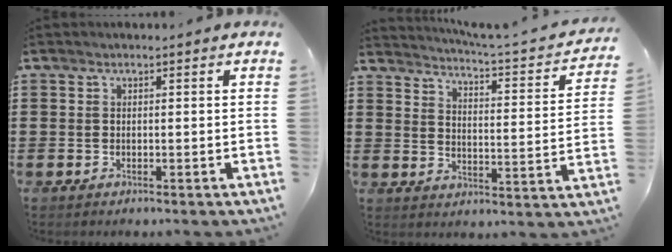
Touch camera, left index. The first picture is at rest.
{"total": 2.8, "force": [2.5, -0.6, 1.1], "torque": [-0.041, -0.030, 0.029]}